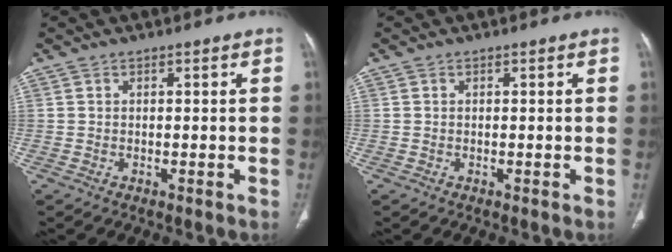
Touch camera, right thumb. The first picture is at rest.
{"total": 0.0}